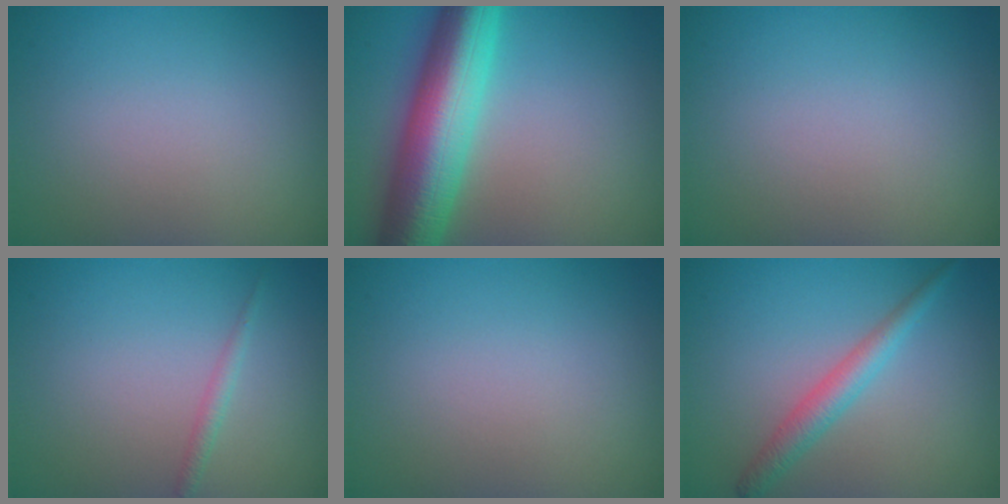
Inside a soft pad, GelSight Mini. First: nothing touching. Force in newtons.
{"total": 10.5, "press": 10.5, "slide": 0.2}
{"total": 0.0}
{"total": 1.0, "press": 1.0, "slide": 0.1}
{"total": 0.0}
{"total": 2.4, "press": 2.4, "slide": 0.1}